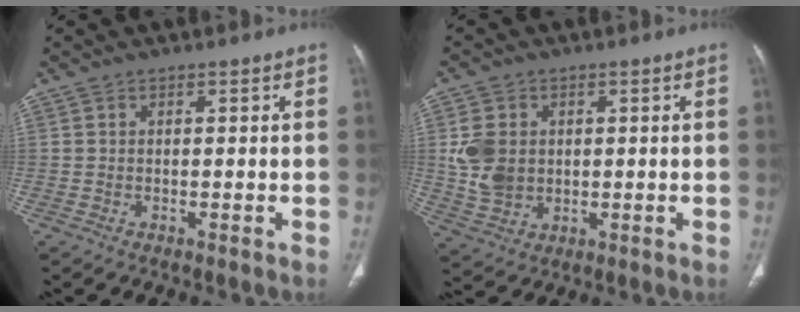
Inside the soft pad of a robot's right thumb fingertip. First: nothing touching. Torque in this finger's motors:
{"motor_torque": [0.62, 2.04, 1.30, 0.39, 0.08]}